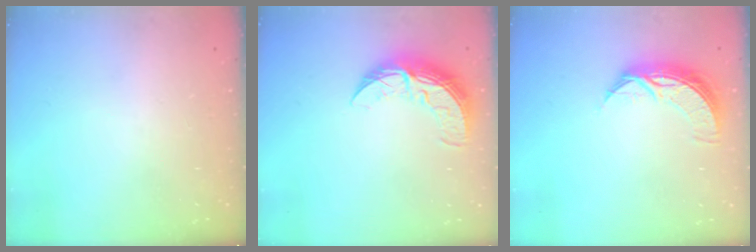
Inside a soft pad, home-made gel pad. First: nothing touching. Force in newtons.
{"total": 11.0, "press": 11.0, "slide": 0.4}
{"total": 8.7, "press": 8.7, "slide": 0.3}